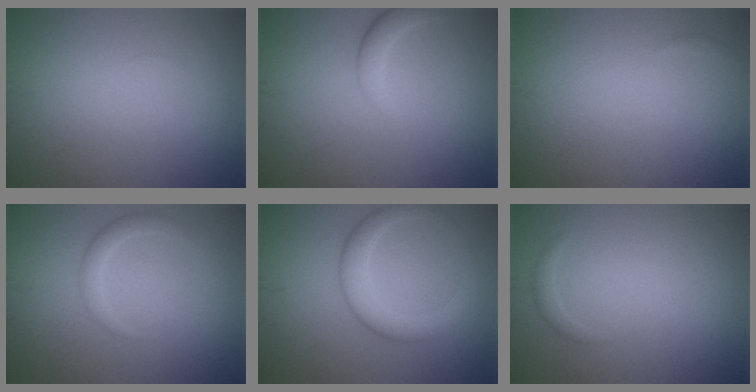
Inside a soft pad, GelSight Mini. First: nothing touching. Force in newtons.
{"total": 2.0, "press": 2.0, "slide": 0.2}
{"total": 0.9, "press": 0.9, "slide": 0.1}
{"total": 1.6, "press": 1.6, "slide": 0.1}
{"total": 4.3, "press": 4.3, "slide": 0.3}
{"total": 0.8, "press": 0.8, "slide": 0.0}